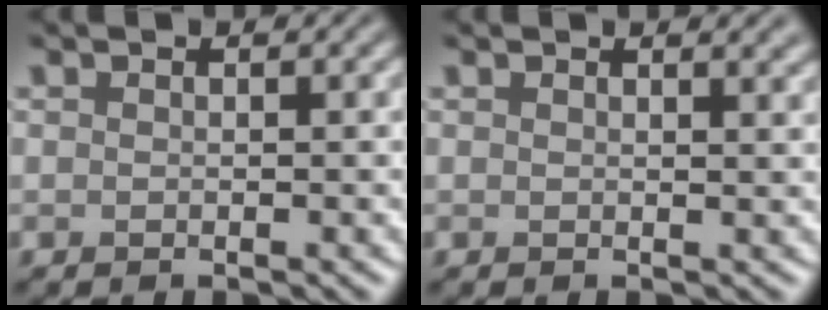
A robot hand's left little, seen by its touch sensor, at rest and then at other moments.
{"total": 1.9, "force": [1.5, 0.6, 0.9], "torque": [0.001, 0.005, 0.014]}